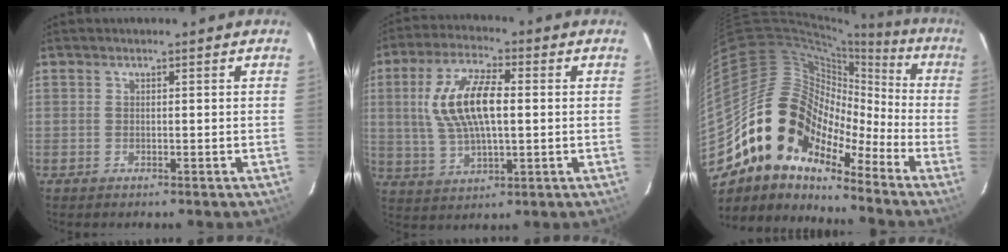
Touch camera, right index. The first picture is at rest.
{"total": 13.1, "force": [1.5, 5.3, 11.9], "torque": [-0.237, 0.012, 0.034]}
{"total": 17.4, "force": [-11.0, 10.8, 8.2], "torque": [-0.157, 0.024, -0.216]}